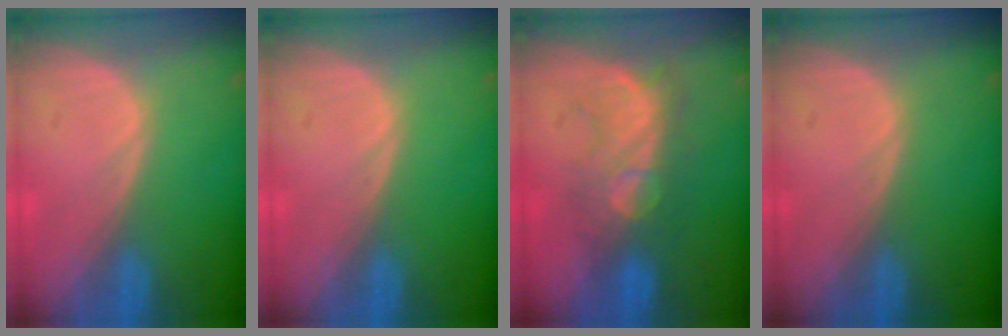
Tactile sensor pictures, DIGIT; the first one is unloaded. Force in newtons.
{"total": 0.0}
{"total": 8.2, "press": 7.9, "slide": 2.3}
{"total": 0.0}